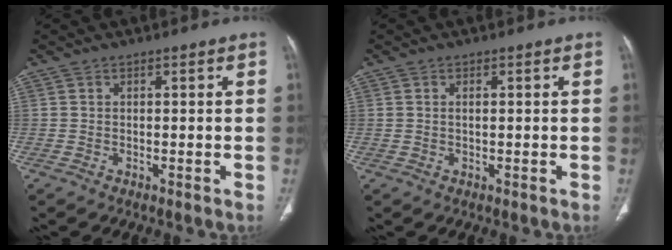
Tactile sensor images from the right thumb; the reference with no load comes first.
{"total": 0.9, "force": [0.2, 0.4, 0.8], "torque": [-0.020, 0.003, 0.005]}